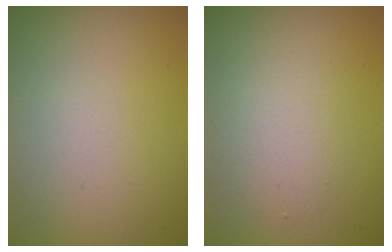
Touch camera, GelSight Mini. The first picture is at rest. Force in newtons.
{"total": 2.9, "press": 2.9, "slide": 0.0}